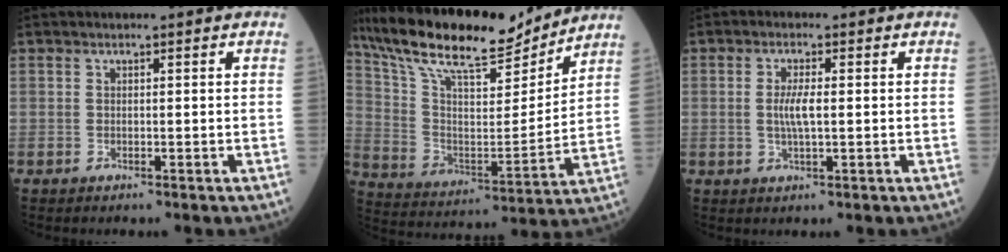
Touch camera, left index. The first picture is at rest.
{"total": 19.8, "force": [17.2, 3.9, 9.0], "torque": [-0.173, 0.005, 0.299]}
{"total": 3.5, "force": [0.0, 0.6, 3.4], "torque": [-0.070, -0.003, 0.000]}